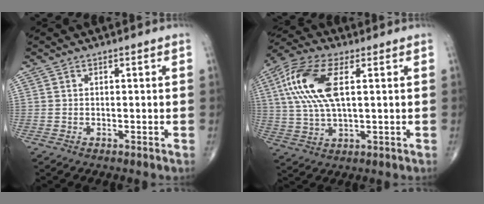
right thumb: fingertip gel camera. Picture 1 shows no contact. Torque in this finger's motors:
{"motor_torque": [1.48, 3.00, 1.23, 0.01, 0.63]}